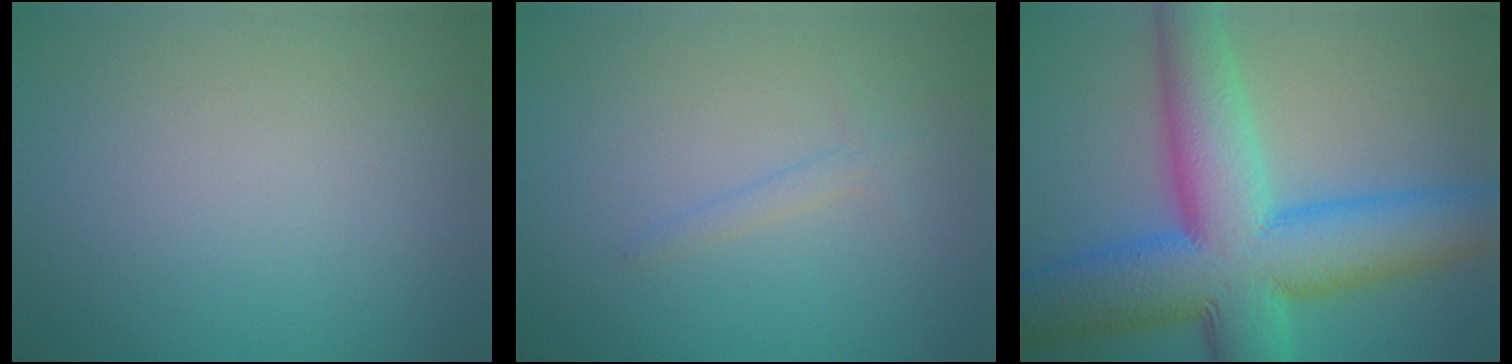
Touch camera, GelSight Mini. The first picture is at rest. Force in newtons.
{"total": 1.0, "press": 1.0, "slide": 0.0}
{"total": 13.8, "press": 13.8, "slide": 0.3}